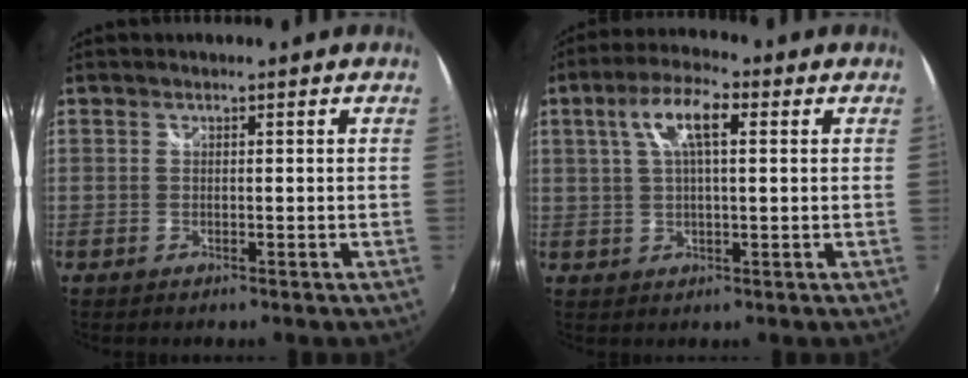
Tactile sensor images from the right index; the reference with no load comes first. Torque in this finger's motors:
{"motor_torque": [0.25, 0.04, 0.40, 0.11]}